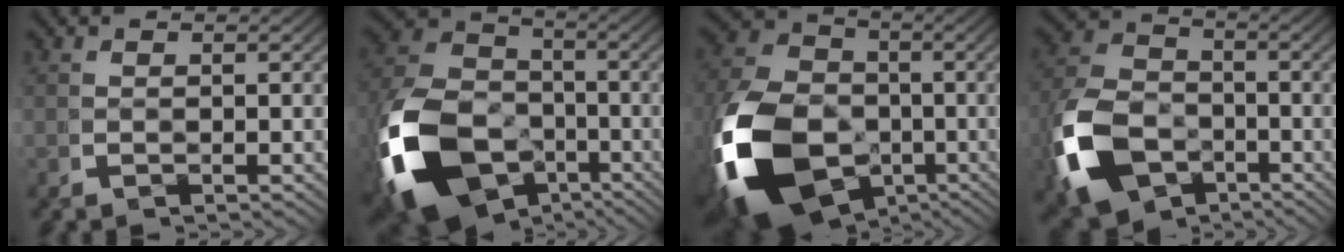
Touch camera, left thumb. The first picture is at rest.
{"total": 17.0, "force": [-4.9, 12.5, 10.5], "torque": [-0.234, -0.066, -0.058]}
{"total": 18.9, "force": [-4.4, 13.7, 12.2], "torque": [-0.276, -0.073, -0.043]}
{"total": 12.0, "force": [-3.7, 9.0, 7.0], "torque": [-0.163, -0.049, -0.043]}